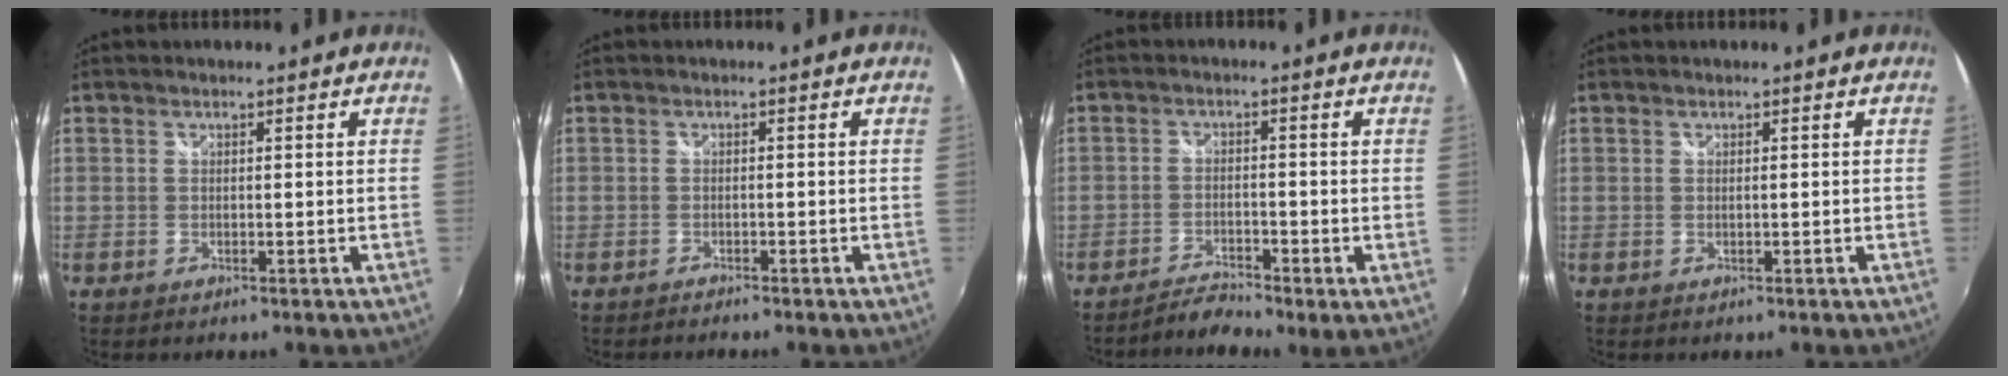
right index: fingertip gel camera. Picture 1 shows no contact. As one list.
[{"total": 1.2, "force": [-1.2, 0.0, 0.0], "torque": [-0.009, -0.004, -0.022]}, {"total": 3.4, "force": [-3.0, 0.4, 1.5], "torque": [-0.043, -0.004, -0.064]}, {"total": 0.0}]